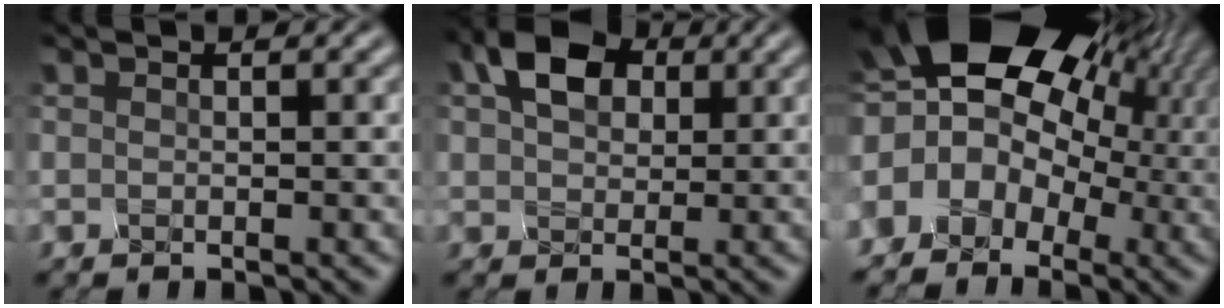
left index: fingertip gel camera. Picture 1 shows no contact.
{"total": 3.1, "force": [1.7, 2.2, 1.4], "torque": [-0.051, 0.006, 0.050]}
{"total": 12.6, "force": [2.4, 9.3, 8.2], "torque": [-0.150, 0.025, 0.072]}